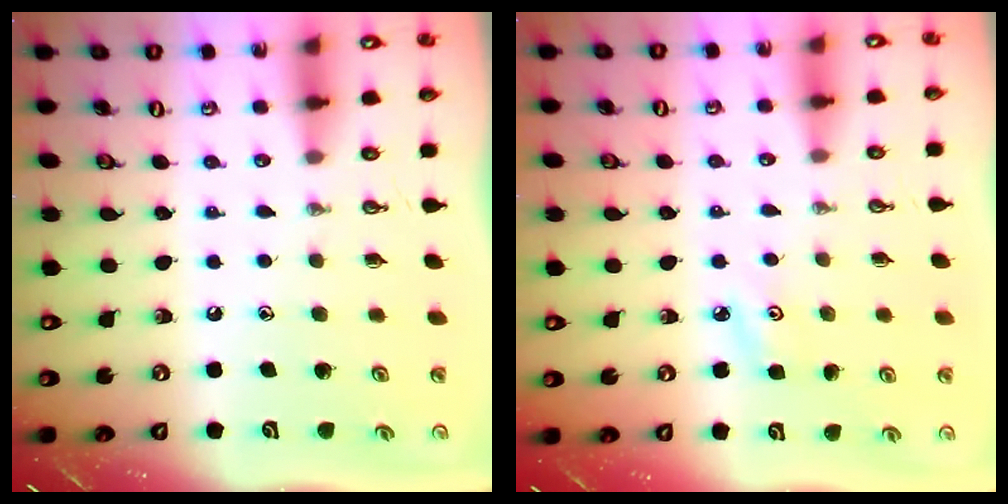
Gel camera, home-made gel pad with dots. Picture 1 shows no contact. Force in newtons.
{"total": 3.3, "press": 3.3, "slide": 0.4}